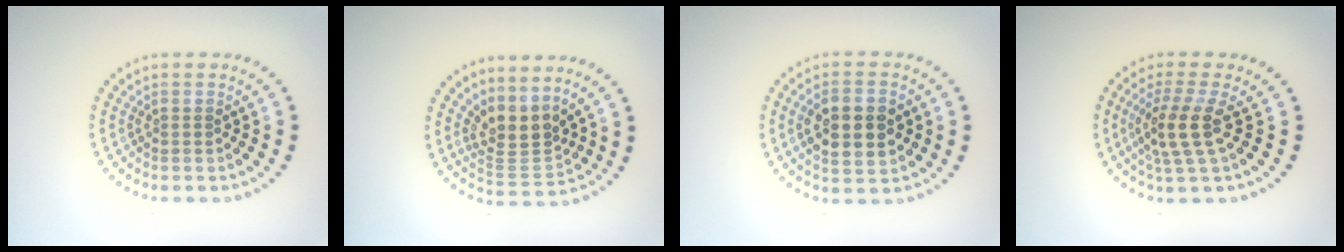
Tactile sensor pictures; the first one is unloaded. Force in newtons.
{"total": 3.4, "press": 2.6, "slide": 2.1}
{"total": 5.5, "press": 5.4, "slide": 0.4}
{"total": 3.7, "press": 3.1, "slide": 2.1}